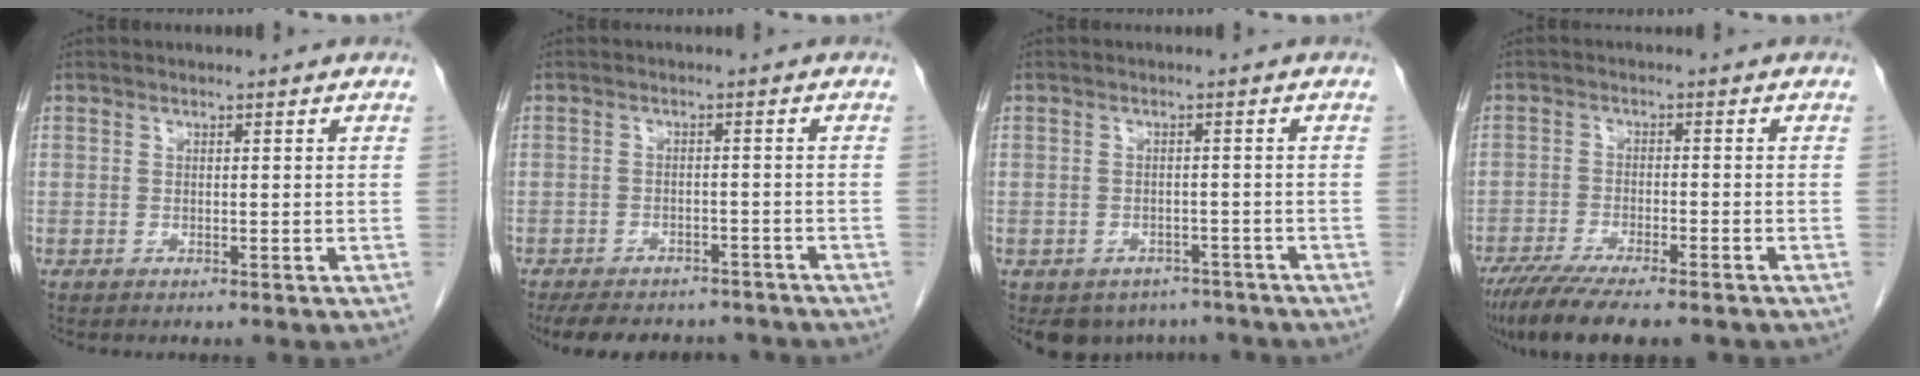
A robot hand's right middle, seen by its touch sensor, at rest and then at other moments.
{"total": 13.0, "force": [-11.2, 4.9, 4.5], "torque": [-0.084, 0.003, -0.139]}
{"total": 7.5, "force": [-6.1, 4.2, 0.8], "torque": [0.000, 0.008, -0.073]}
{"total": 11.5, "force": [-9.2, 2.0, 6.7], "torque": [-0.105, -0.022, -0.142]}